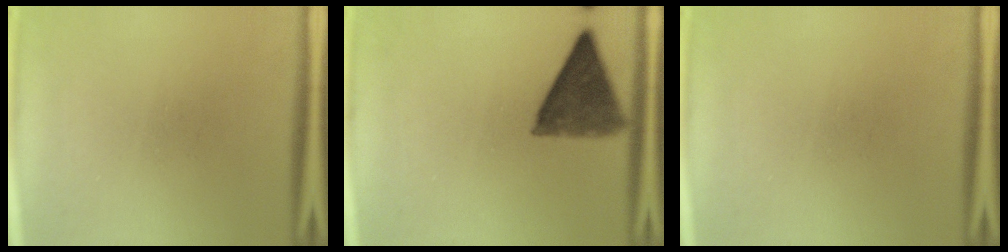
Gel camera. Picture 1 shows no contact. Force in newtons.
{"total": 10.3}
{"total": 0.0}